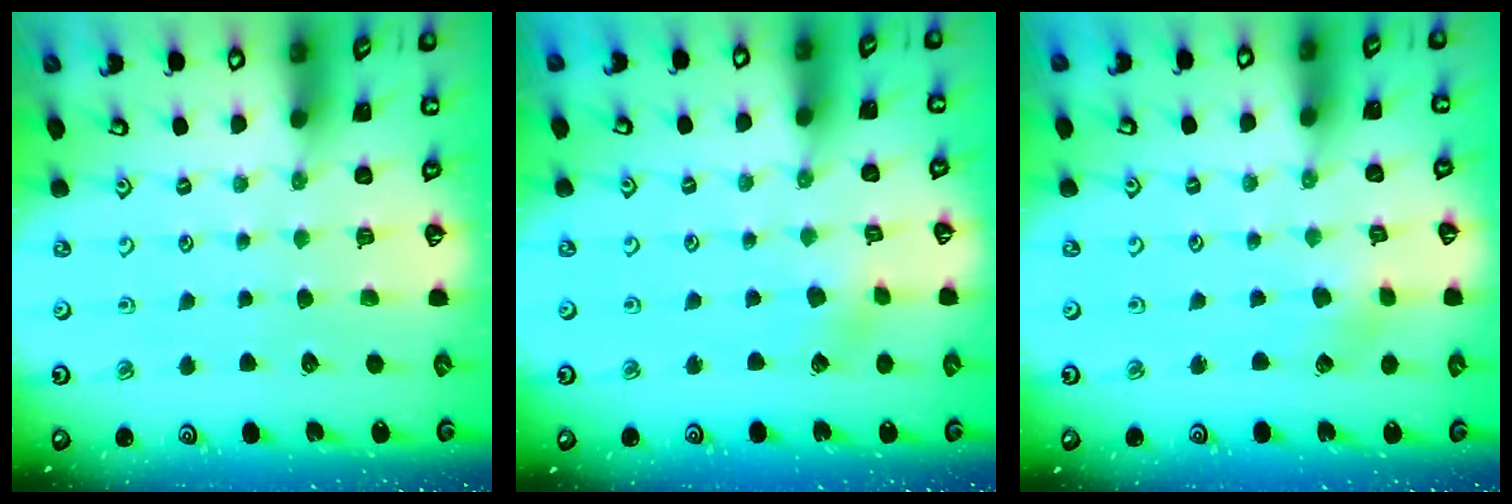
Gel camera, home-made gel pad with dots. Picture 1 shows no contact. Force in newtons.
{"total": 2.5, "press": 2.3, "slide": 0.8}
{"total": 2.3, "press": 2.2, "slide": 0.4}